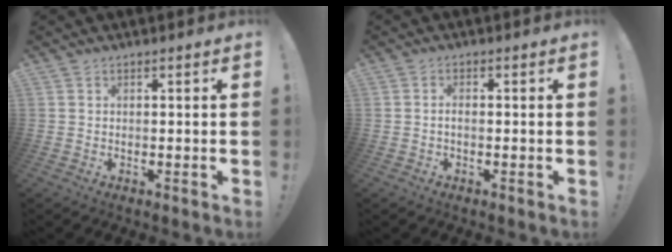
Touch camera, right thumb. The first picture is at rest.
{"total": 1.6, "force": [-0.7, 0.5, 1.4], "torque": [-0.027, 0.005, -0.011]}